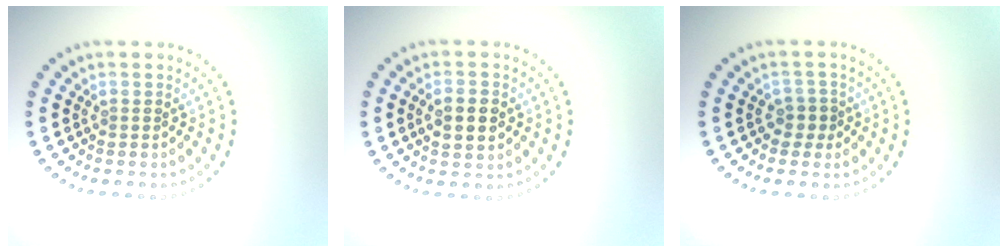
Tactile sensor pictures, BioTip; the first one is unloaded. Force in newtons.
{"total": 3.0, "press": 3.0, "slide": 0.0}
{"total": 1.6, "press": 1.3, "slide": 0.9}